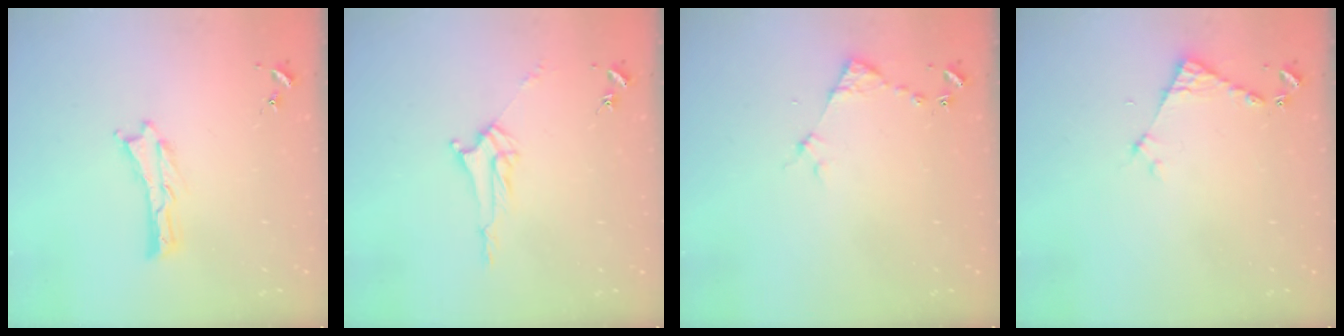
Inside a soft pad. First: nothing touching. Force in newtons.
{"total": 3.0, "press": 3.0, "slide": 0.3}
{"total": 3.8, "press": 3.8, "slide": 0.4}
{"total": 3.9, "press": 3.9, "slide": 0.3}